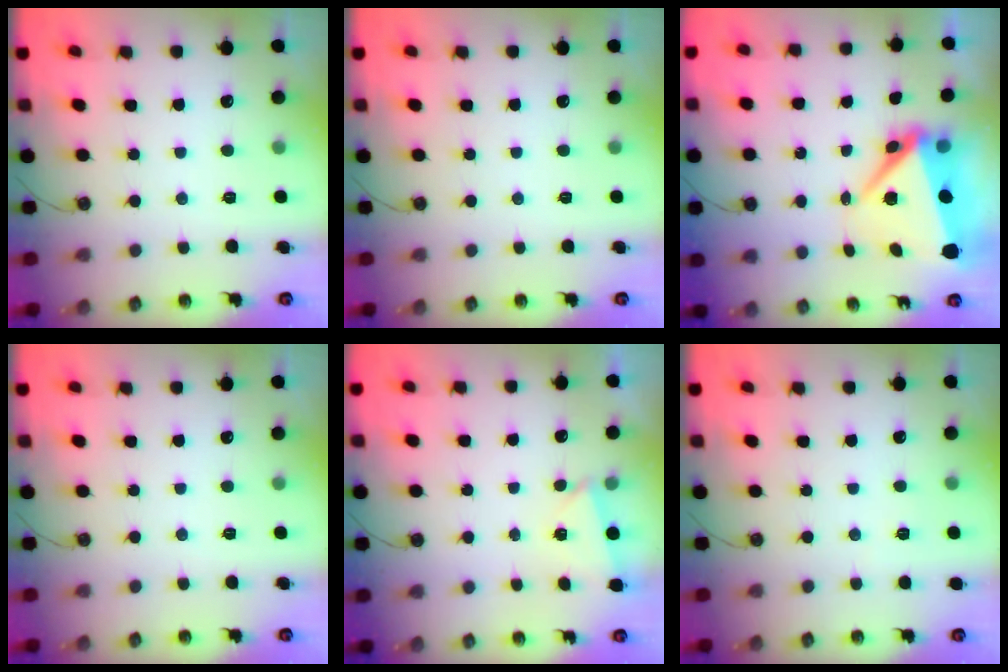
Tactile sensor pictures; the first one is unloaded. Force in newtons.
{"total": 0.0}
{"total": 9.8, "press": 9.7, "slide": 1.2}
{"total": 0.0}
{"total": 2.4, "press": 2.1, "slide": 1.1}
{"total": 2.5, "press": 1.1, "slide": 2.2}